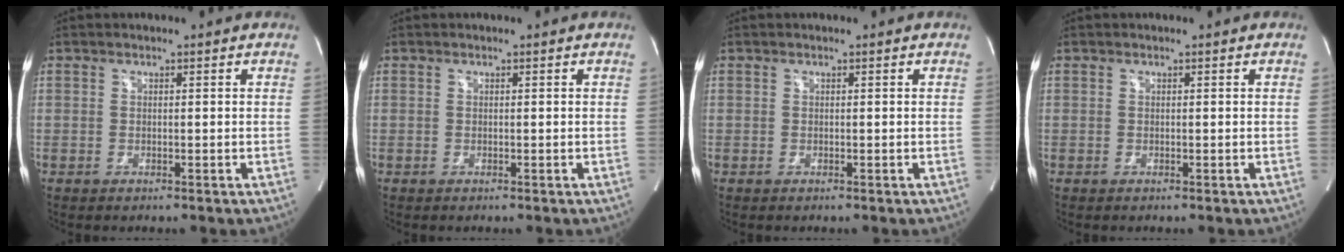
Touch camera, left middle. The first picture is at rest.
{"total": 0.0}
{"total": 0.0}
{"total": 0.0}